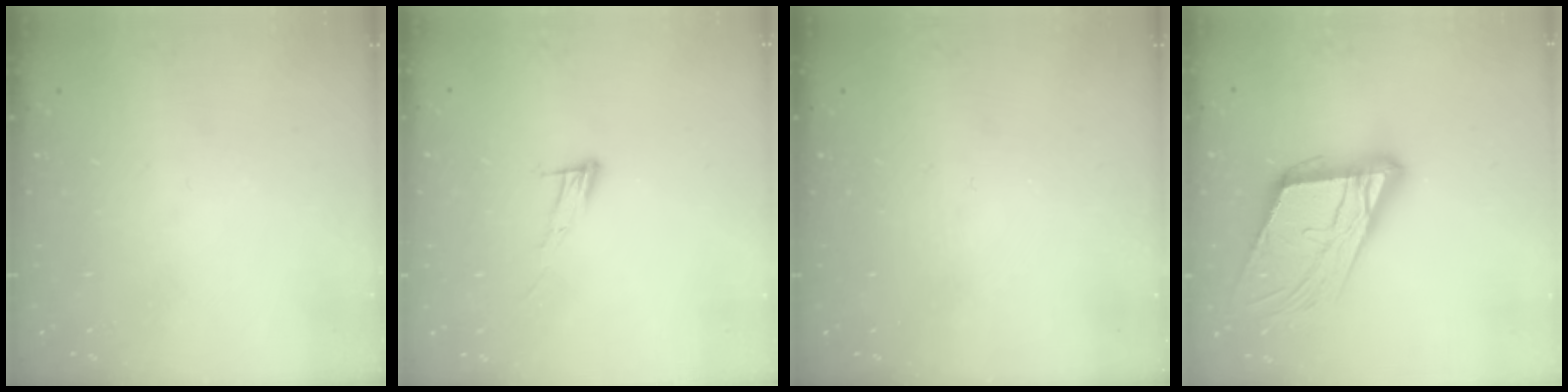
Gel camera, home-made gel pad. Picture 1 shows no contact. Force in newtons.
{"total": 6.7, "press": 6.7, "slide": 0.4}
{"total": 0.0}
{"total": 18.4, "press": 18.1, "slide": 2.9}